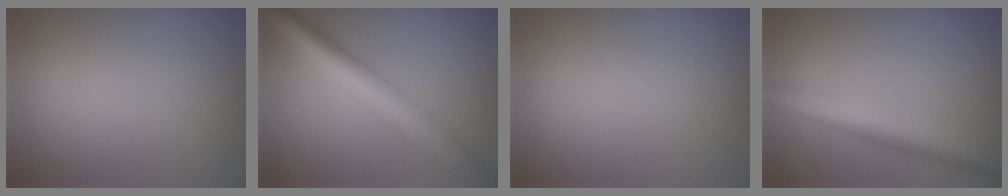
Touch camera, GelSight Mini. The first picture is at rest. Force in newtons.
{"total": 7.0, "press": 7.0, "slide": 0.0}
{"total": 0.0}
{"total": 5.1, "press": 5.1, "slide": 0.2}